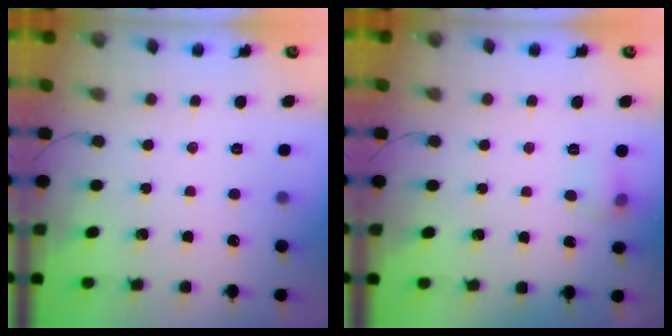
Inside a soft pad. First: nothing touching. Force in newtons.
{"total": 5.6, "press": 5.4, "slide": 1.5}